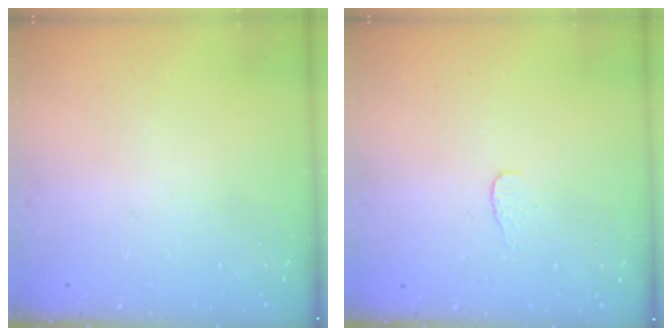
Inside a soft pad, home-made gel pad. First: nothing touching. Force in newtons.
{"total": 2.7, "press": 2.7, "slide": 0.3}